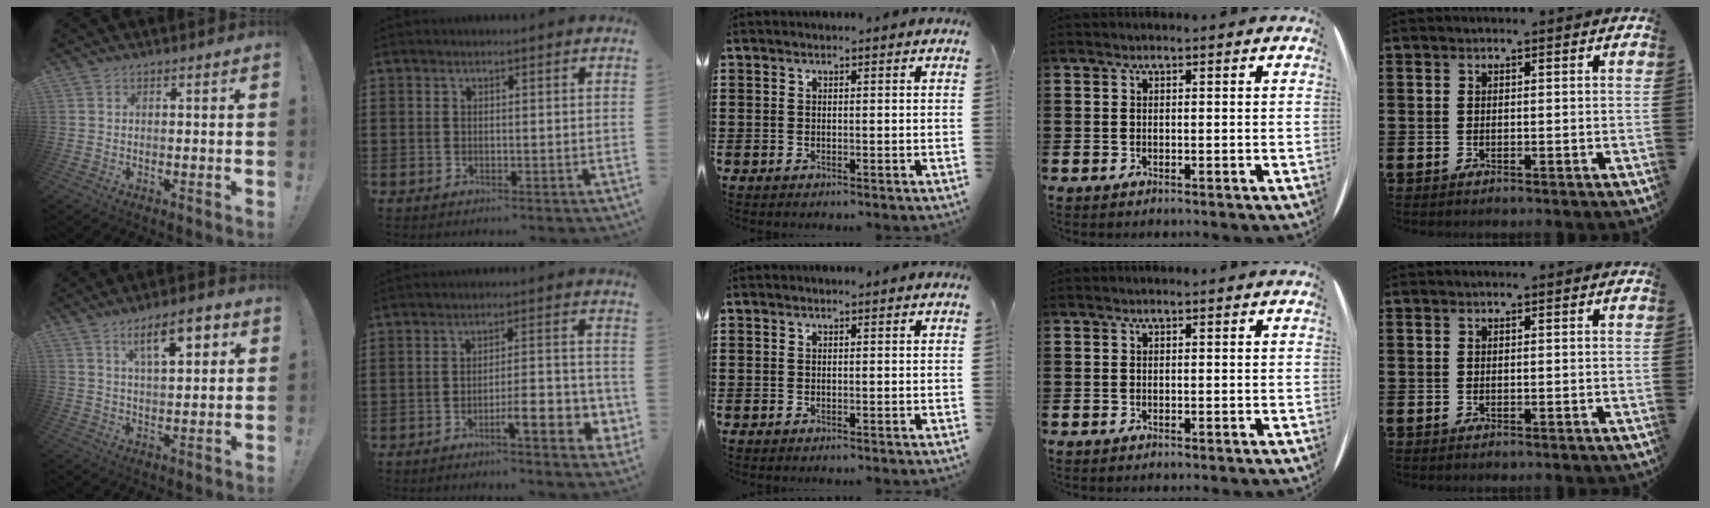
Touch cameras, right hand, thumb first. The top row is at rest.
{"thumb": {"total": 10.7, "force": [4.9, 3.7, 8.8], "torque": [-0.130, -0.011, 0.078]}, "index": {"total": 7.1, "force": [-3.2, 1.6, 6.2], "torque": [-0.088, -0.002, -0.054]}}